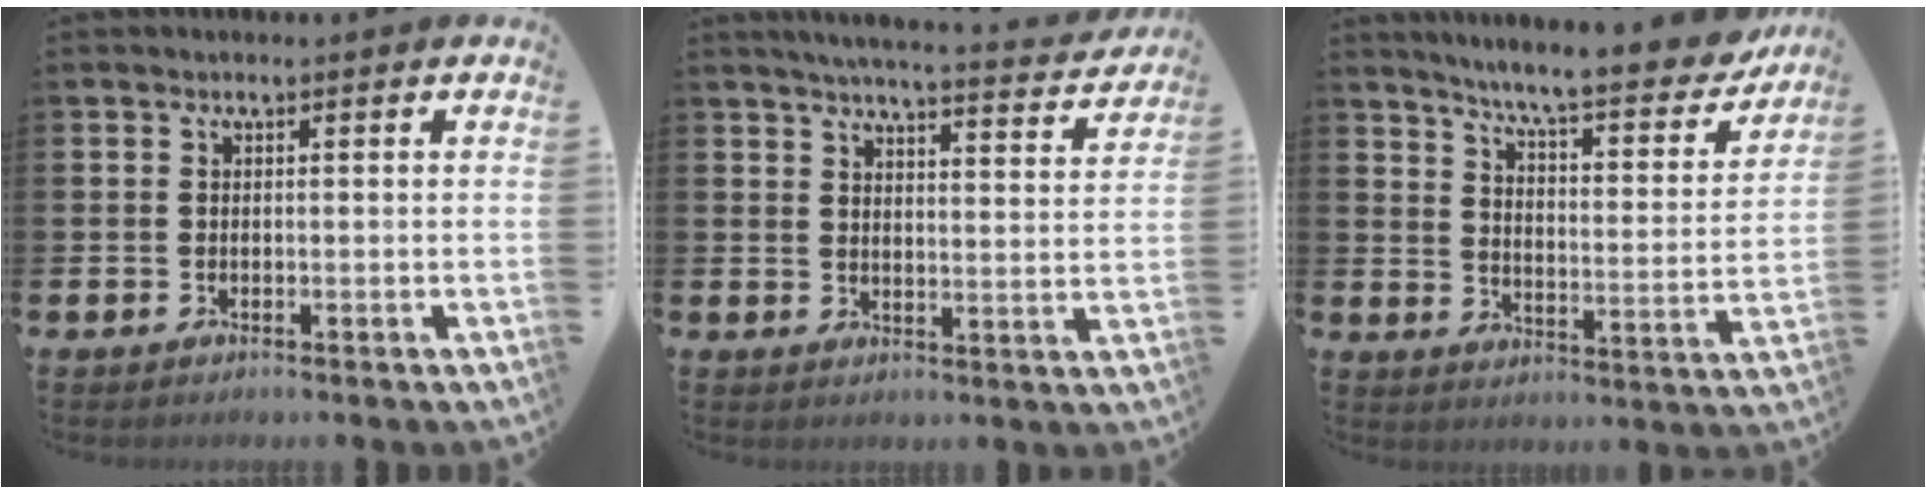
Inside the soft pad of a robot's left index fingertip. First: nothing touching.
{"total": 5.3, "force": [5.1, 0.1, 1.4], "torque": [-0.030, -0.037, 0.085]}
{"total": 8.1, "force": [7.4, 0.7, 3.2], "torque": [-0.079, -0.061, 0.120]}